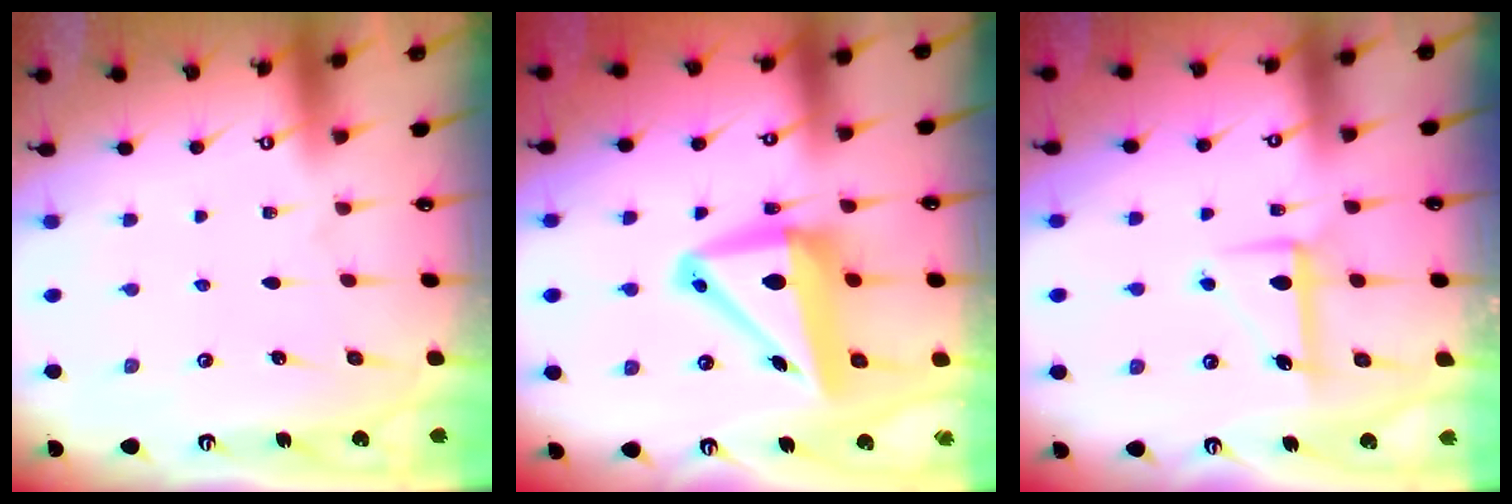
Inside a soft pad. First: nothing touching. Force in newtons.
{"total": 12.6, "press": 12.3, "slide": 2.8}
{"total": 6.8, "press": 6.8, "slide": 0.2}